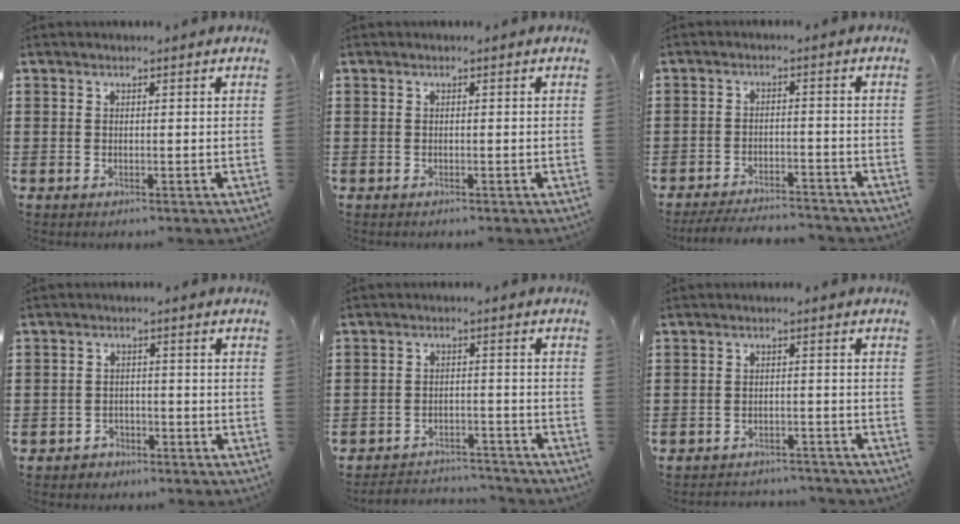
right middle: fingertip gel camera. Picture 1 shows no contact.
{"total": 0.0}
{"total": 4.2, "force": [-4.1, 0.2, 0.9], "torque": [-0.015, 0.001, -0.081]}
{"total": 2.2, "force": [-1.9, 1.1, -0.1], "torque": [-0.006, 0.003, -0.042]}
{"total": 3.7, "force": [-3.7, 0.5, 0.0], "torque": [-0.007, 0.001, -0.078]}
{"total": 2.3, "force": [-2.3, 0.2, -0.1], "torque": [-0.008, -0.001, -0.050]}